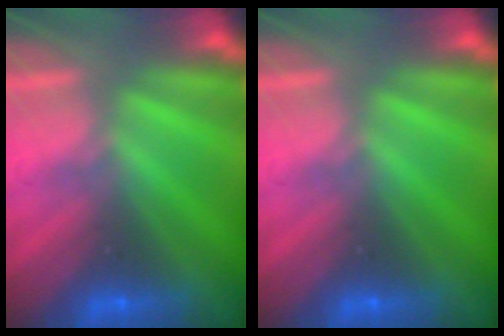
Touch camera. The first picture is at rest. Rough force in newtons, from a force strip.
{"total": 0.0}